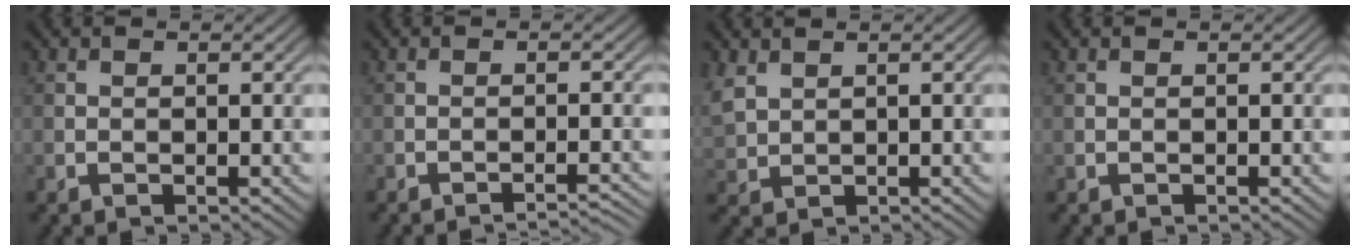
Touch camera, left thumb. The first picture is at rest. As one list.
[{"total": 2.9, "force": [-2.6, 0.2, 1.3], "torque": [-0.016, 0.009, -0.044]}, {"total": 2.9, "force": [1.6, 1.9, 1.5], "torque": [-0.052, 0.003, 0.038]}, {"total": 0.0}]